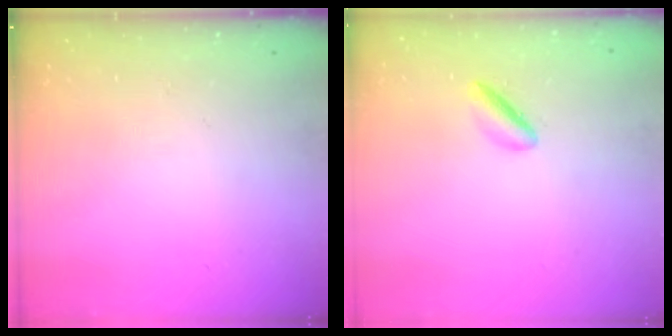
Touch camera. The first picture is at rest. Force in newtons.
{"total": 2.4, "press": 2.3, "slide": 0.4}